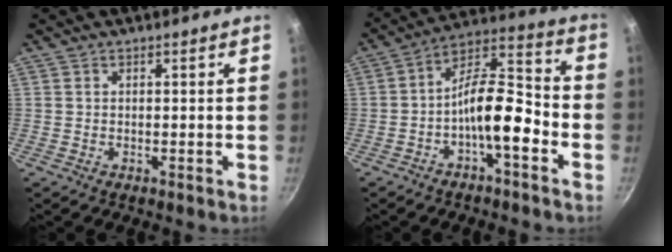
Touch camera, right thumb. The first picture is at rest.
{"total": 12.2, "force": [-4.5, 4.5, 10.4], "torque": [-0.154, 0.058, -0.083]}